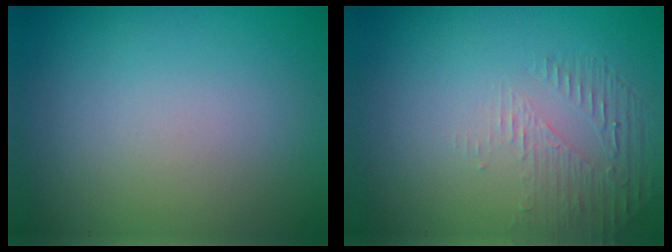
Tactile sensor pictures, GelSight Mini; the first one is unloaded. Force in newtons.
{"total": 1.7, "press": 0.6, "slide": 1.6}